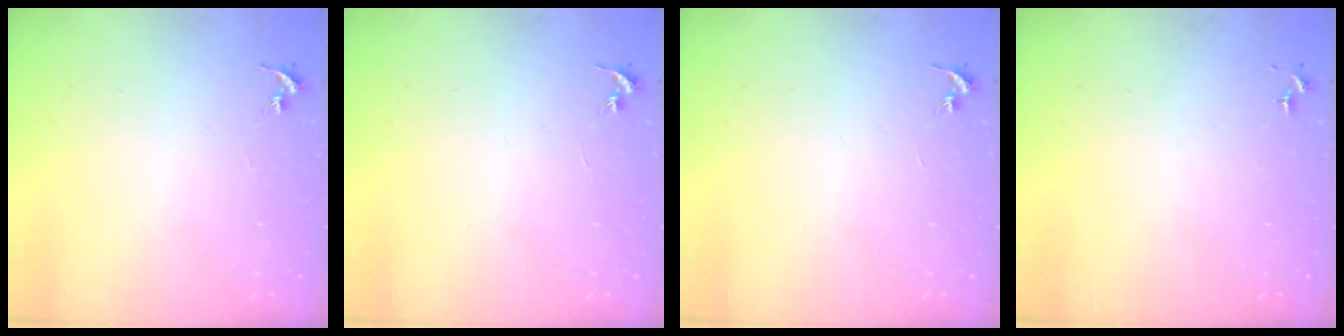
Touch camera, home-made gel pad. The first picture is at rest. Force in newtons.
{"total": 0.0}
{"total": 0.0}
{"total": 0.0}